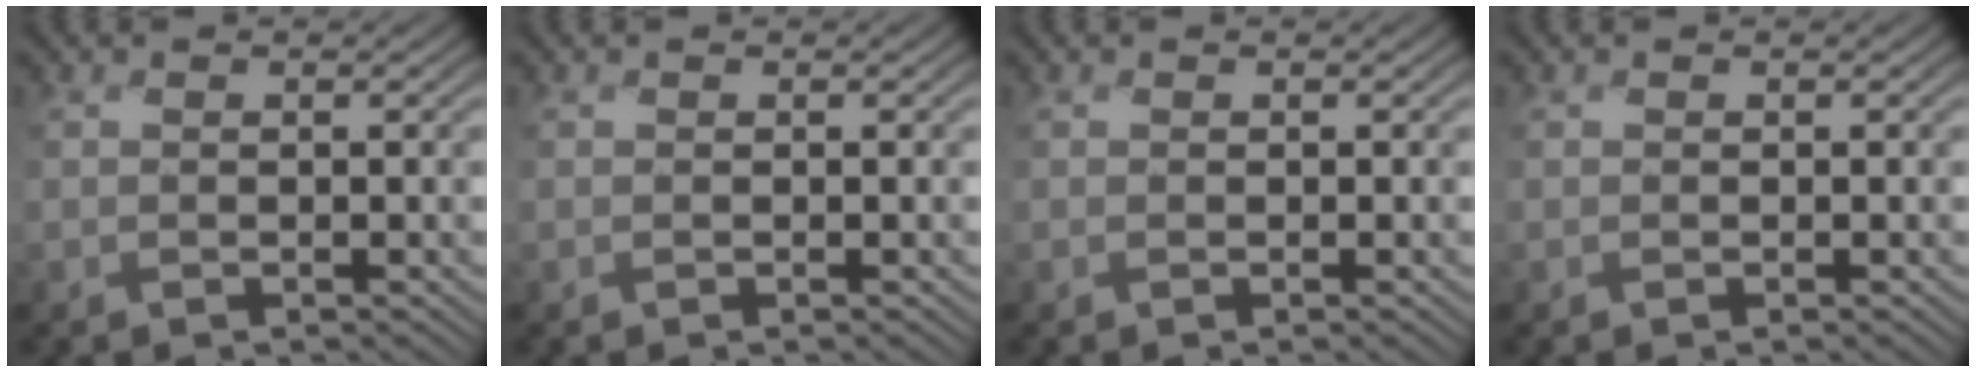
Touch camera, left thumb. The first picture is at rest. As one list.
[{"total": 0.0}, {"total": 0.0}, {"total": 0.0}]